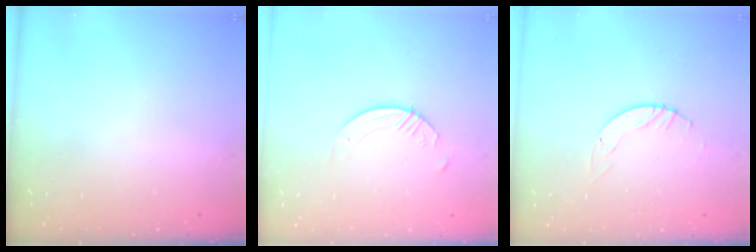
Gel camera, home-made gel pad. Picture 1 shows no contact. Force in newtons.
{"total": 5.4, "press": 5.4, "slide": 0.5}
{"total": 3.1, "press": 3.1, "slide": 0.4}